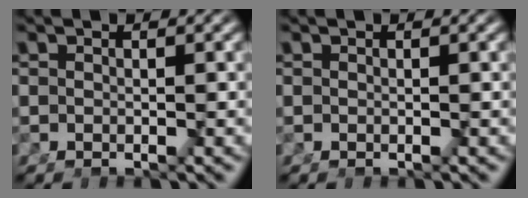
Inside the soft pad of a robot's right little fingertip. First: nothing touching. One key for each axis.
{"total": 0.0}